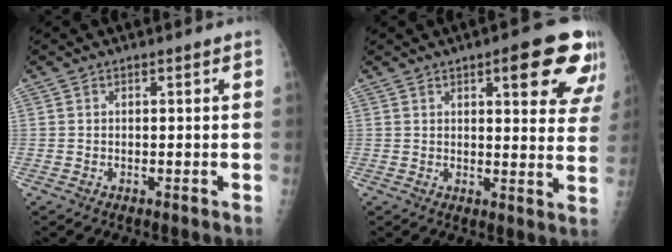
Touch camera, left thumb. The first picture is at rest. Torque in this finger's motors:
{"motor_torque": [2.75, 2.26, 1.48, -0.53, 0.06]}